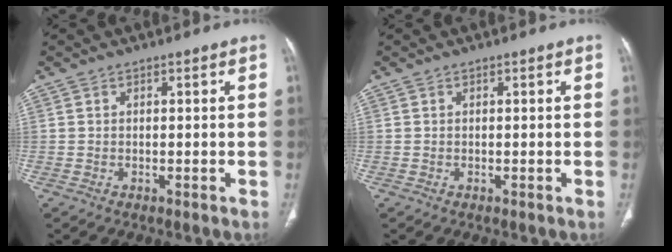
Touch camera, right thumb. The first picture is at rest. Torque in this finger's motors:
{"motor_torque": [0.00, 0.00, -0.25, 0.25, 0.00]}